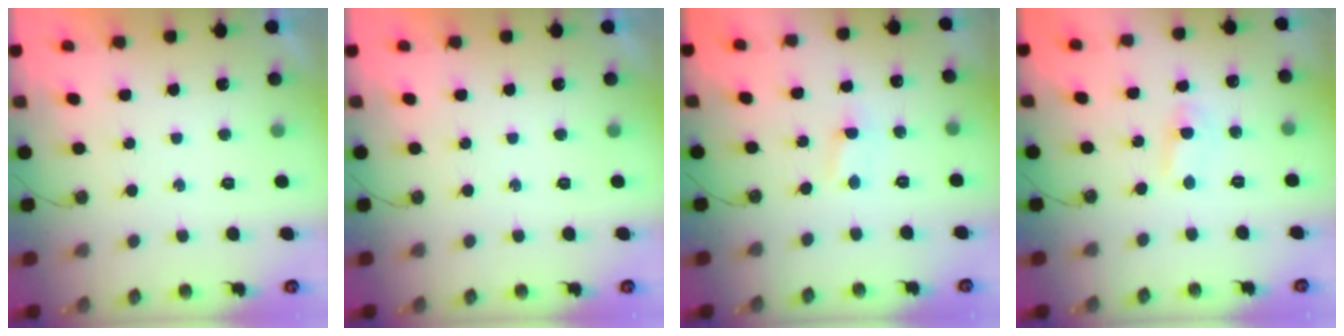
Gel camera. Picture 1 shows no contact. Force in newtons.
{"total": 0.0}
{"total": 0.6, "press": 0.6, "slide": 0.1}
{"total": 2.5, "press": 2.5, "slide": 0.3}